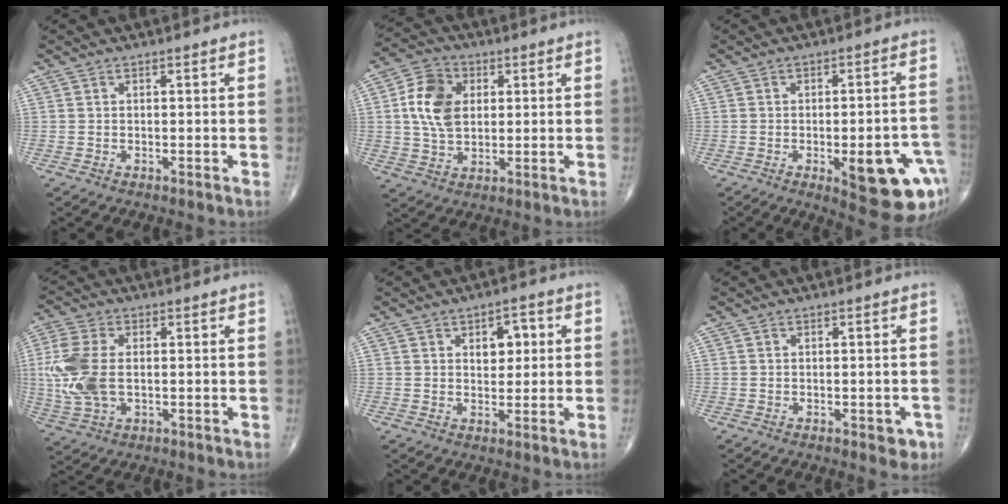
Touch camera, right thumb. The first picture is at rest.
{"total": 10.3, "force": [1.7, 7.3, 7.1], "torque": [-0.122, 0.004, 0.030]}
{"total": 15.3, "force": [-5.5, 5.3, 13.3], "torque": [-0.116, 0.024, -0.051]}
{"total": 11.4, "force": [0.0, 6.7, 9.2], "torque": [-0.231, -0.001, 0.003]}
{"total": 5.0, "force": [1.4, 3.2, 3.6], "torque": [-0.027, -0.004, 0.018]}
{"total": 2.5, "force": [-1.1, 1.5, 1.7], "torque": [-0.002, 0.005, -0.011]}